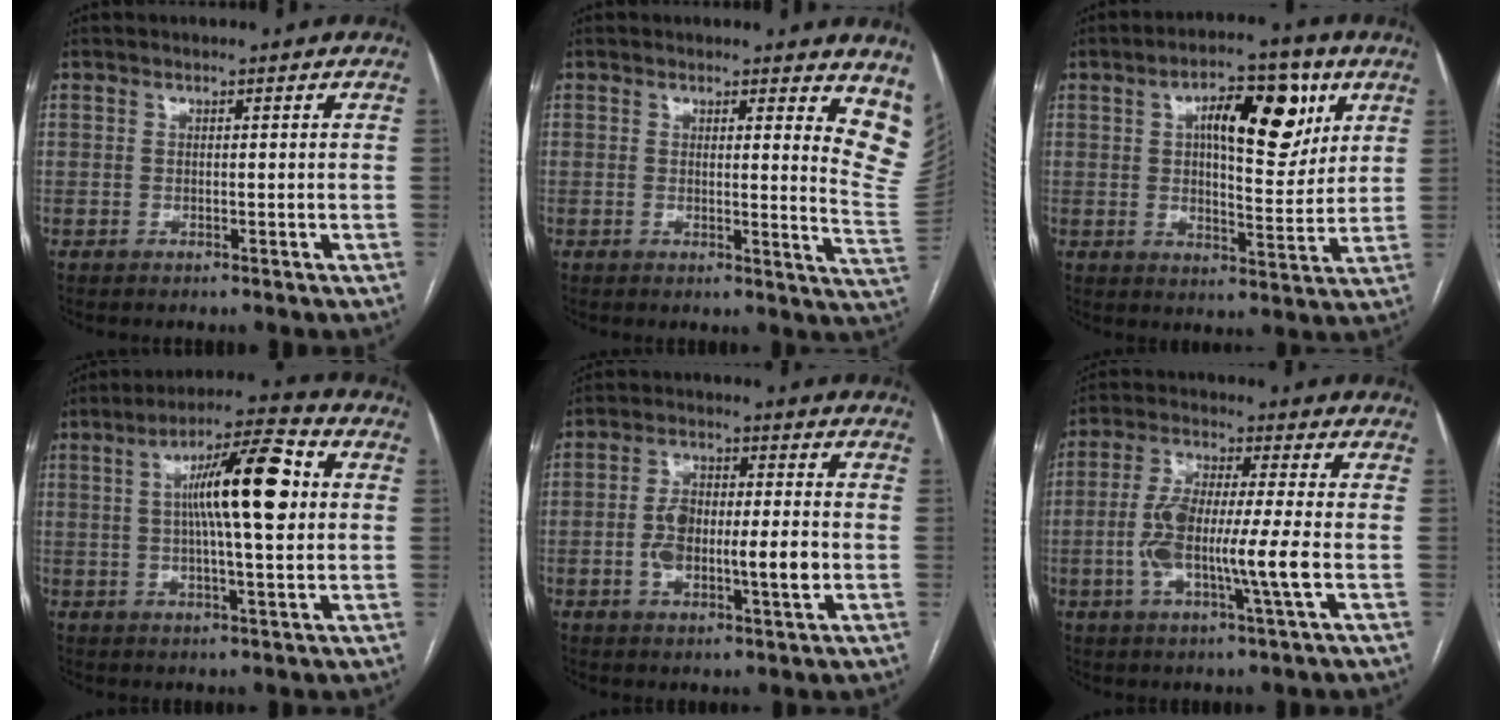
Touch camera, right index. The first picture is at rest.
{"total": 9.2, "force": [6.5, 1.9, 6.2], "torque": [-0.054, -0.035, 0.044]}
{"total": 12.6, "force": [4.7, 4.5, 10.8], "torque": [-0.160, 0.022, 0.071]}
{"total": 13.6, "force": [2.4, 1.7, 13.3], "torque": [-0.220, 0.023, 0.035]}
{"total": 9.7, "force": [-1.5, 3.1, 9.1], "torque": [-0.164, 0.014, -0.022]}
{"total": 11.1, "force": [-2.1, 0.6, 10.9], "torque": [-0.215, 0.002, -0.044]}